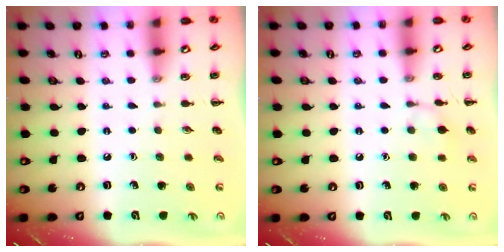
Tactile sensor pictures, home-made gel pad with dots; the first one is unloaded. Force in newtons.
{"total": 7.0, "press": 6.8, "slide": 1.5}